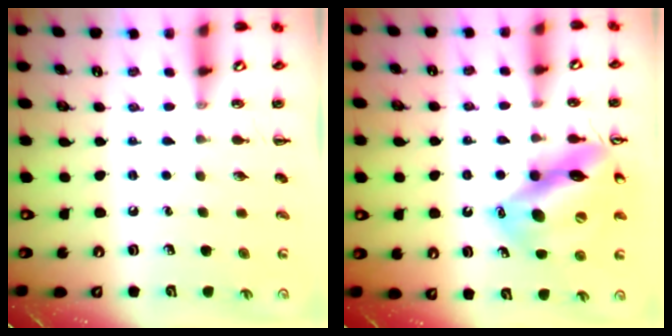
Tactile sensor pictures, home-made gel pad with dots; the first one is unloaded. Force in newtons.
{"total": 16.6, "press": 16.3, "slide": 3.1}